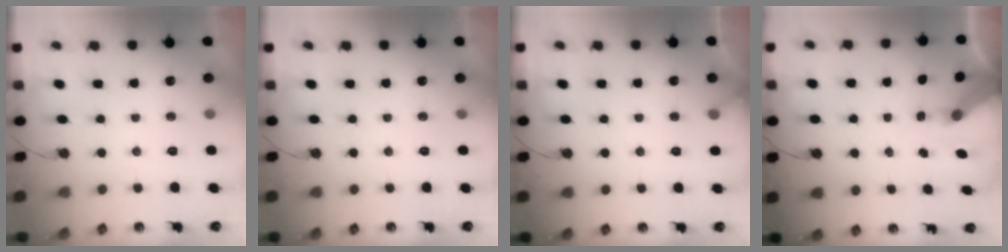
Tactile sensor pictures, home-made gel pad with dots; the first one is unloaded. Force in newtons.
{"total": 0.0}
{"total": 4.7, "press": 4.6, "slide": 0.4}
{"total": 8.2, "press": 8.1, "slide": 0.8}